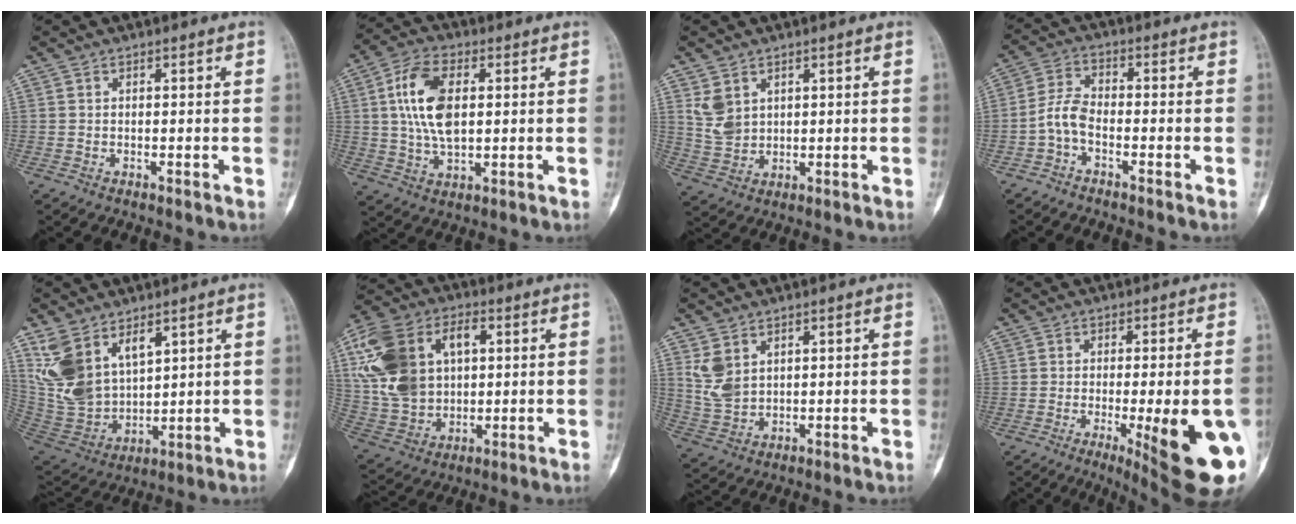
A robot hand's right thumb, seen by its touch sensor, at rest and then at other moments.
{"total": 12.2, "force": [2.1, 6.5, 10.1], "torque": [-0.194, 0.002, 0.040]}
{"total": 5.6, "force": [2.5, 3.9, 3.0], "torque": [-0.048, -0.011, 0.064]}
{"total": 4.9, "force": [-2.2, 2.4, 3.7], "torque": [-0.077, 0.022, -0.054]}
{"total": 14.2, "force": [7.6, 8.6, 8.3], "torque": [-0.146, -0.030, 0.180]}
{"total": 20.4, "force": [4.6, 14.3, 13.8], "torque": [-0.264, 0.011, 0.091]}
{"total": 6.1, "force": [2.7, 4.0, 3.8], "torque": [-0.068, -0.010, 0.068]}
{"total": 19.6, "force": [-6.0, 4.5, 18.1], "torque": [-0.181, -0.006, -0.061]}